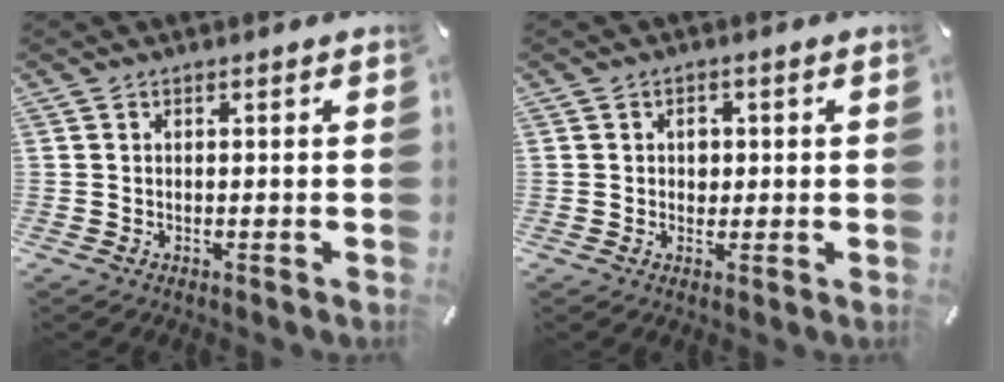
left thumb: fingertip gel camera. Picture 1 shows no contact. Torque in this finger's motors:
{"motor_torque": [0.54, 0.47, 0.02, -0.13, 0.00]}